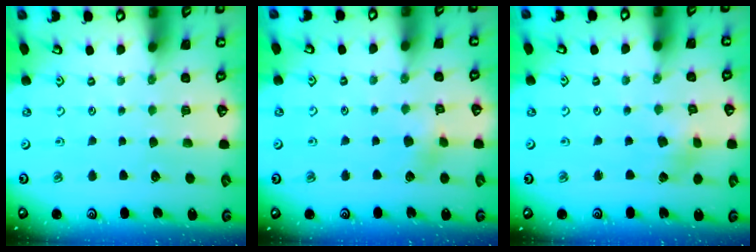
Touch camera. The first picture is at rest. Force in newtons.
{"total": 3.6, "press": 3.6, "slide": 0.1}
{"total": 2.9, "press": 2.9, "slide": 0.5}